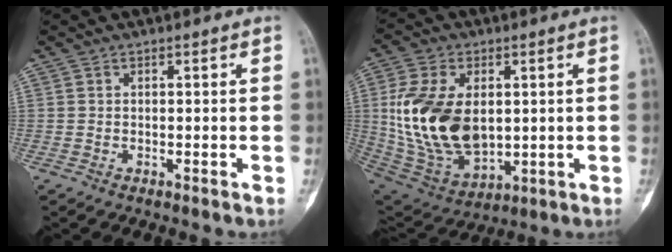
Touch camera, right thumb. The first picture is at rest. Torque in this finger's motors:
{"motor_torque": [1.88, 3.11, 1.86, -0.01, 0.50]}